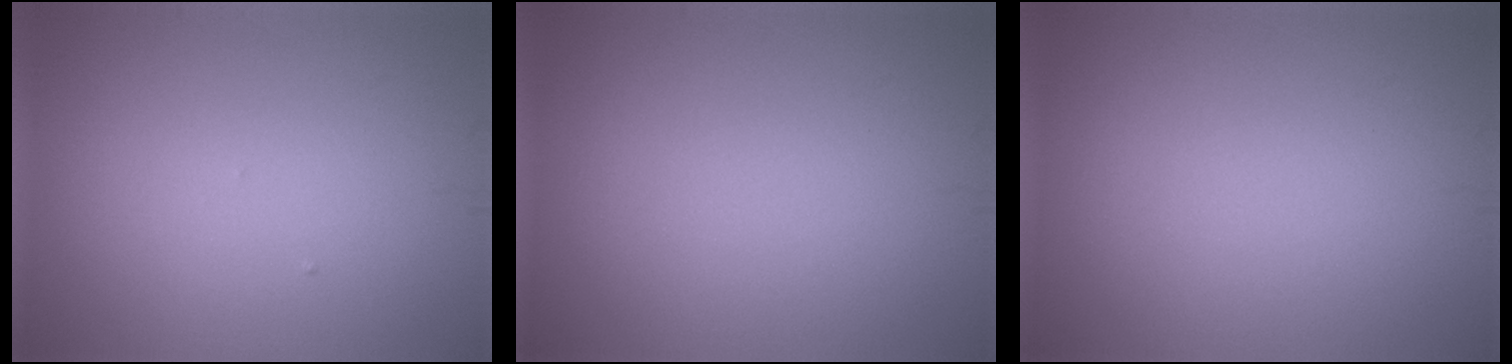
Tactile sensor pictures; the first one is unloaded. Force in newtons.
{"total": 0.0}
{"total": 0.0}